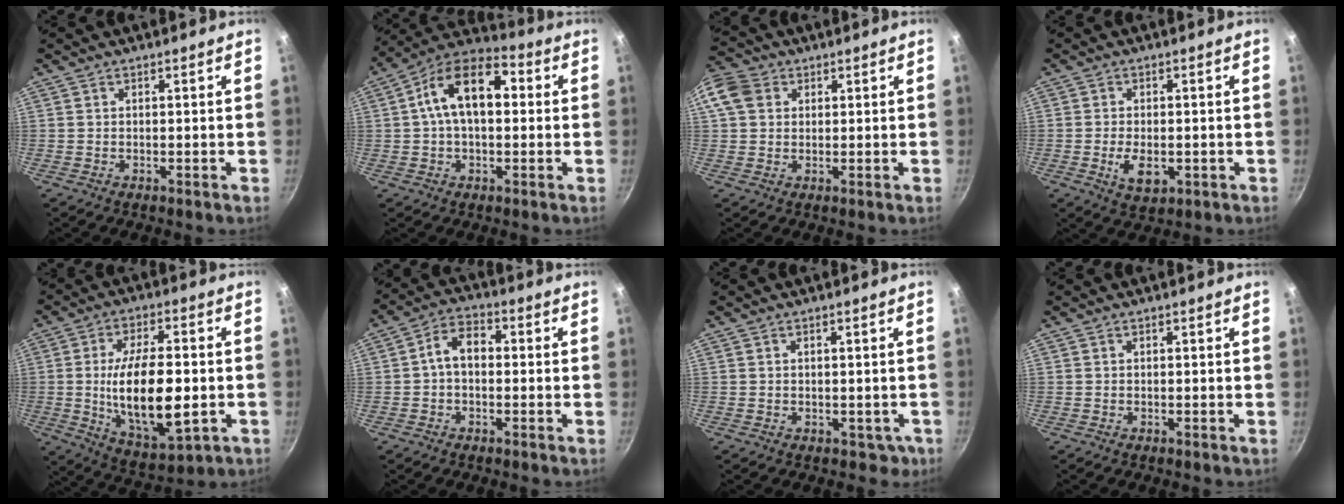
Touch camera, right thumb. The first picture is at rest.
{"total": 14.4, "force": [2.0, 8.4, 11.5], "torque": [-0.166, 0.035, 0.013]}
{"total": 8.8, "force": [2.4, 7.2, 4.4], "torque": [-0.082, 0.012, 0.035]}
{"total": 5.8, "force": [-1.4, 3.3, 4.6], "torque": [-0.075, -0.001, -0.015]}
{"total": 18.4, "force": [-2.1, 8.2, 16.3], "torque": [-0.270, 0.004, -0.022]}
{"total": 6.2, "force": [-0.1, 4.2, 4.6], "torque": [-0.068, 0.024, -0.015]}
{"total": 2.4, "force": [-0.3, 1.9, 1.4], "torque": [-0.004, 0.016, 0.014]}
{"total": 0.0}